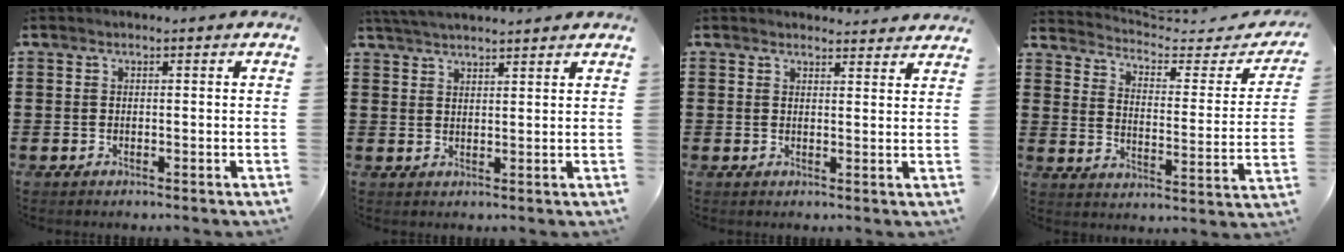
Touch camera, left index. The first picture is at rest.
{"total": 3.3, "force": [3.2, -0.2, 0.8], "torque": [-0.024, -0.005, 0.061]}
{"total": 2.2, "force": [2.1, 0.3, 0.1], "torque": [0.000, -0.008, 0.039]}
{"total": 3.8, "force": [3.5, 0.7, 1.4], "torque": [-0.050, -0.026, 0.054]}